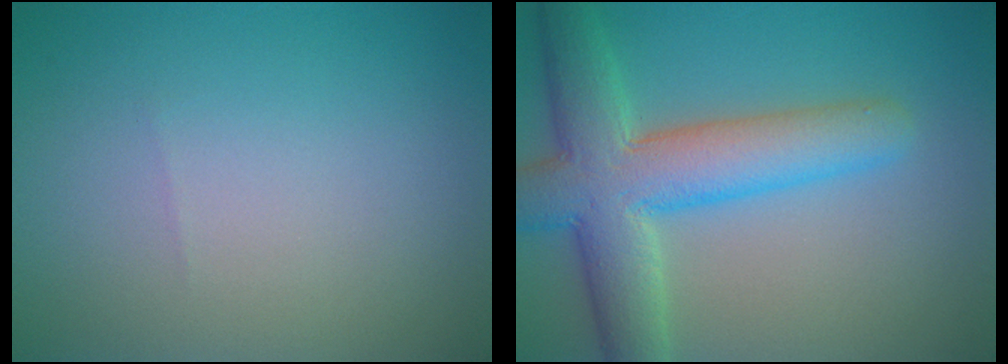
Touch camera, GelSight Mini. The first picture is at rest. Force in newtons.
{"total": 8.3, "press": 8.3, "slide": 0.4}